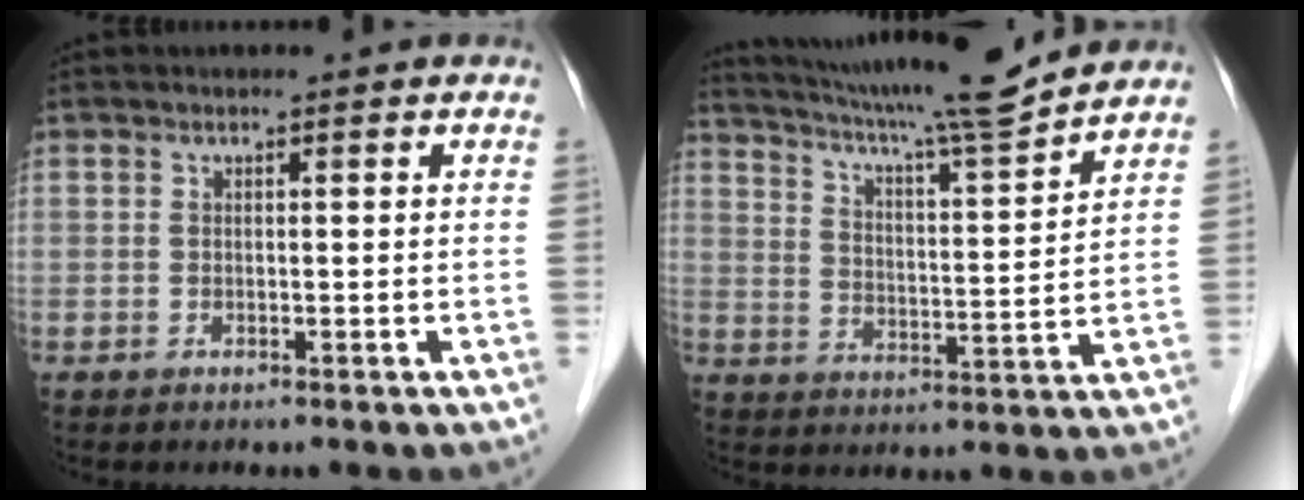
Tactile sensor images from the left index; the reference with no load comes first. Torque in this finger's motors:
{"motor_torque": [0.64, -0.66, 0.42, 0.07]}